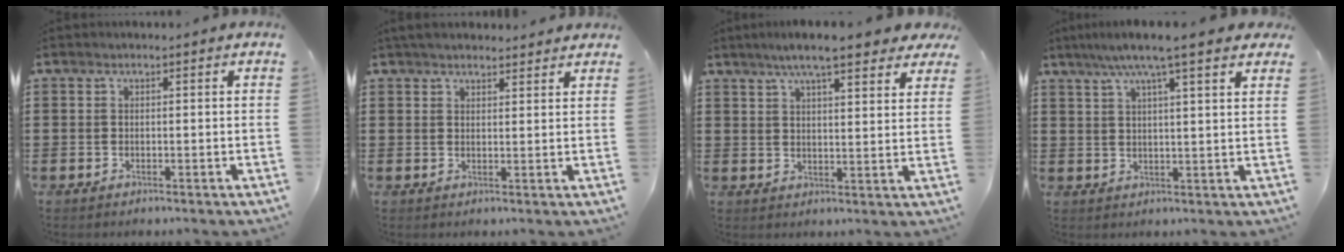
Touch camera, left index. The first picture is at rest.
{"total": 2.9, "force": [2.8, 0.5, 0.7], "torque": [-0.020, 0.001, 0.053]}
{"total": 7.6, "force": [6.2, 1.1, 4.3], "torque": [-0.092, -0.006, 0.110]}
{"total": 7.1, "force": [5.2, 0.4, 4.7], "torque": [-0.098, -0.008, 0.087]}